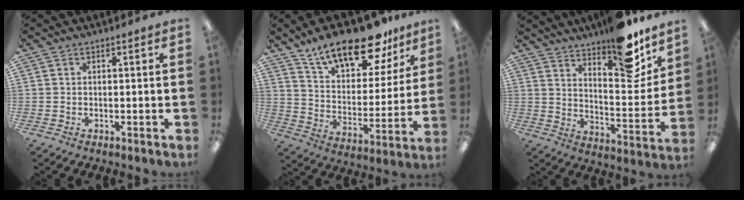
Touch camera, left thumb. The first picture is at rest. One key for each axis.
{"total": 20.6, "fx": 15.4, "fy": 8.1, "fz": 11.1, "tx": -0.187, "ty": -0.093, "tz": 0.264}
{"total": 16.7, "fx": 13.2, "fy": 5.4, "fz": 8.6, "tx": -0.112, "ty": -0.100, "tz": 0.222}